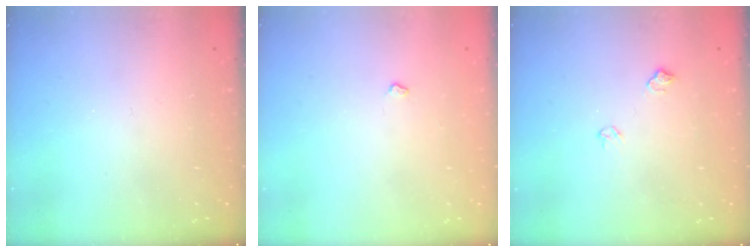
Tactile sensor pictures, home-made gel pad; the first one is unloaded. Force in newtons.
{"total": 2.9, "press": 2.9, "slide": 0.5}
{"total": 6.2, "press": 6.1, "slide": 0.8}